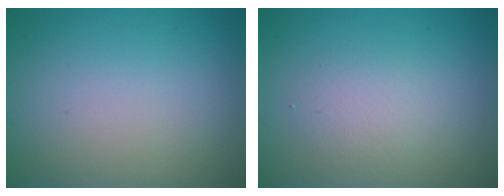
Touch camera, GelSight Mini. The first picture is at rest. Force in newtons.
{"total": 2.0, "press": 2.0, "slide": 0.1}